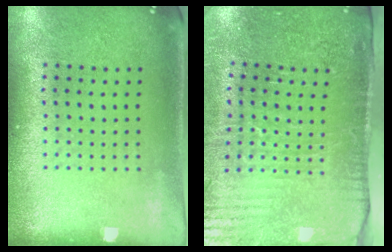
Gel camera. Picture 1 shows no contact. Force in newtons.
{"total": 4.4, "press": 3.8, "slide": 2.3}